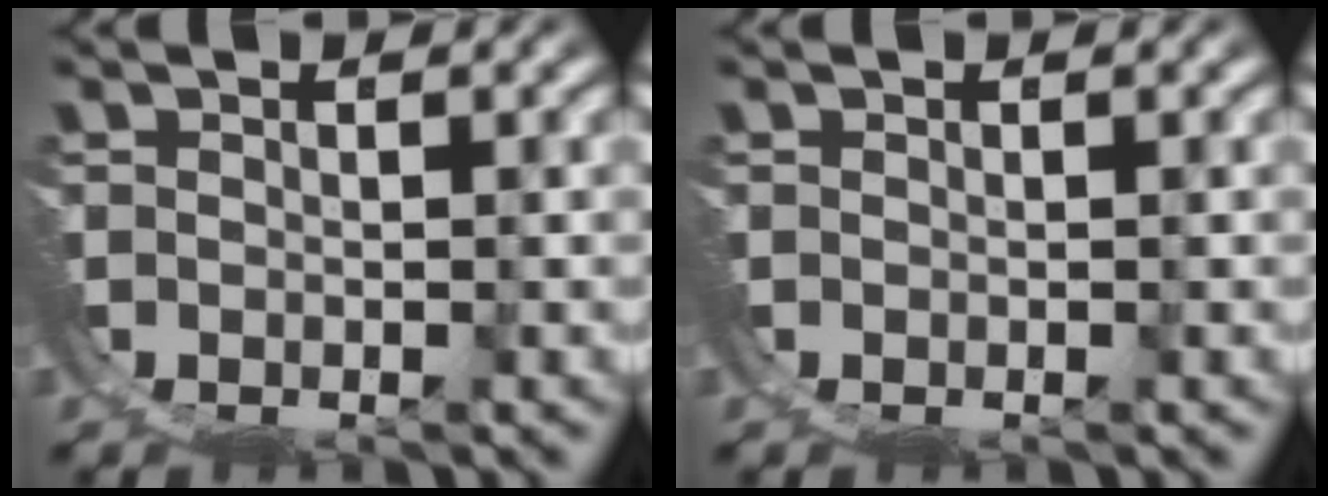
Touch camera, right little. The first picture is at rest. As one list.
[{"total": 0.0}]